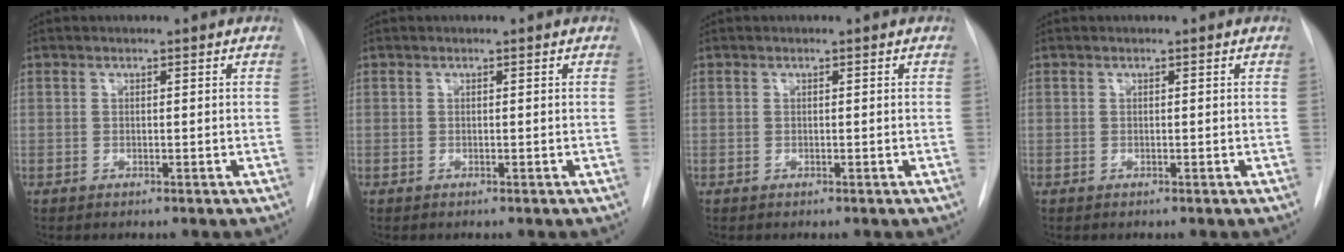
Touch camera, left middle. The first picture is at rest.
{"total": 0.0}
{"total": 0.0}
{"total": 0.0}